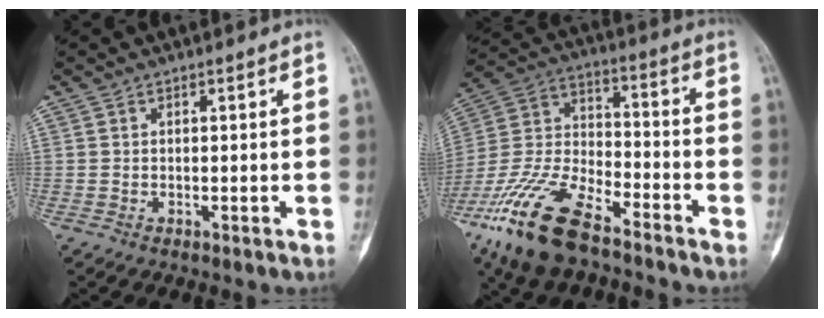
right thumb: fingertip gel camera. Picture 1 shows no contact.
{"total": 19.2, "force": [-12.7, 7.2, 12.4], "torque": [-0.268, 0.041, -0.244]}